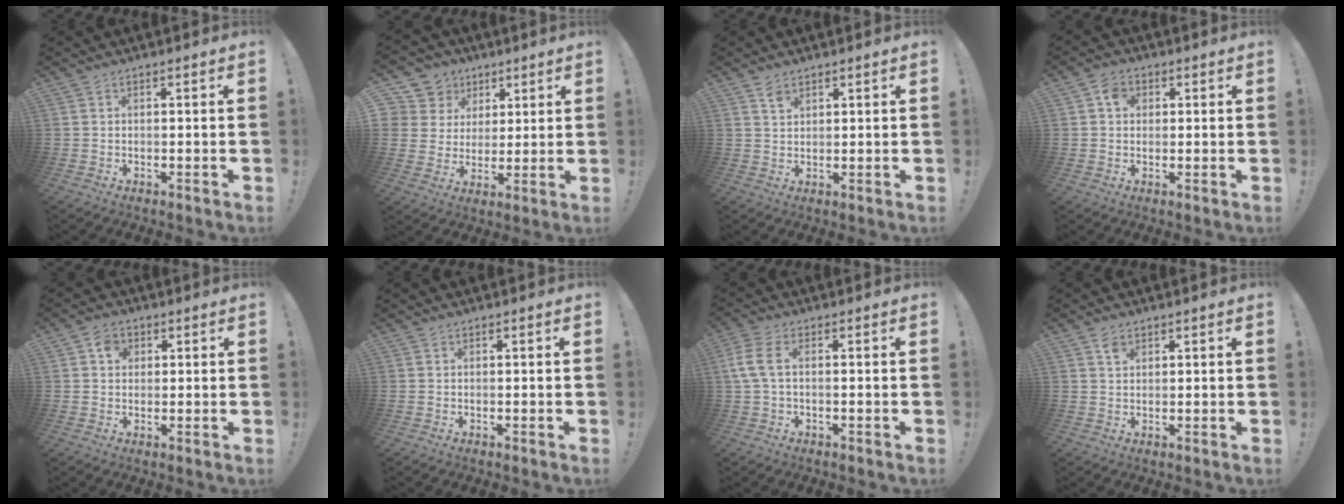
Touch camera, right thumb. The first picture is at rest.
{"total": 10.4, "force": [4.8, 8.8, 2.7], "torque": [-0.041, -0.031, 0.099]}
{"total": 2.5, "force": [1.9, 1.4, 0.9], "torque": [-0.005, -0.012, 0.033]}
{"total": 3.9, "force": [0.7, 3.4, 1.9], "torque": [-0.024, 0.007, 0.011]}
{"total": 3.9, "force": [1.0, 3.5, 1.5], "torque": [-0.021, 0.005, 0.016]}
{"total": 0.0}
{"total": 6.1, "force": [0.3, 2.8, 5.4], "torque": [-0.114, -0.004, 0.010]}
{"total": 2.2, "force": [1.4, 1.5, 0.9], "torque": [-0.004, -0.007, 0.023]}